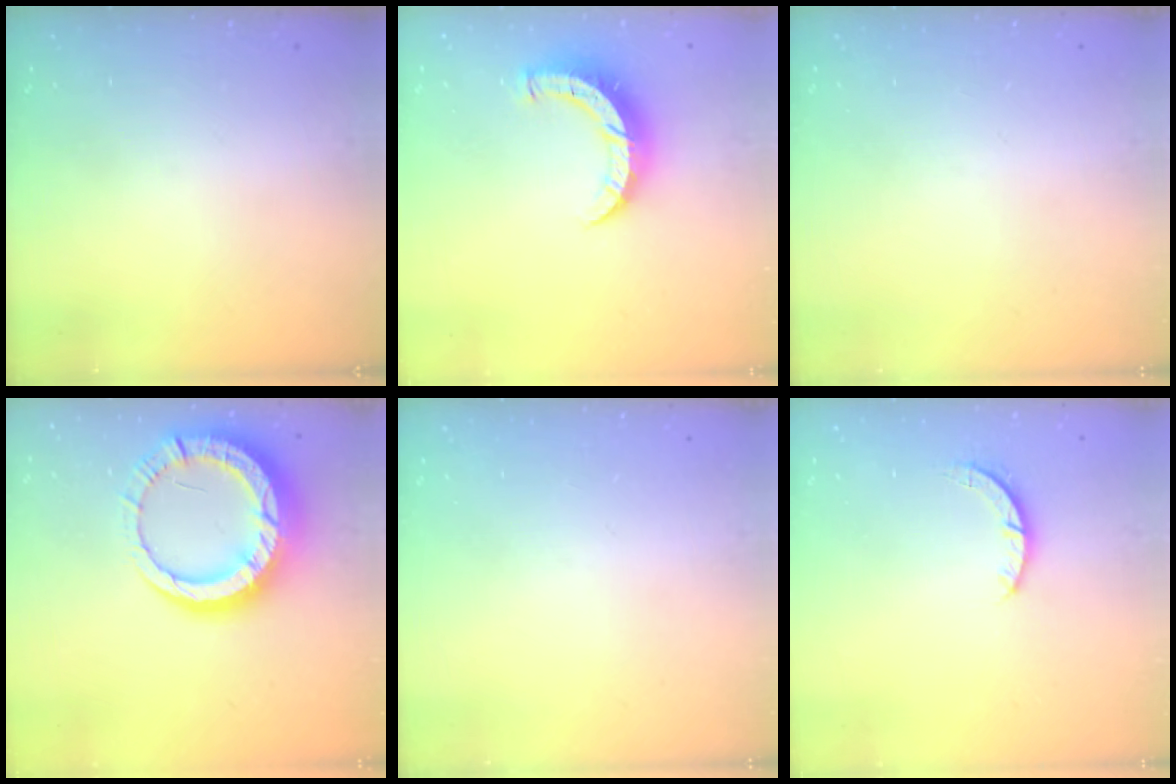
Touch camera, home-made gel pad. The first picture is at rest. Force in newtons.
{"total": 8.7, "press": 8.6, "slide": 0.9}
{"total": 0.0}
{"total": 15.9, "press": 15.9, "slide": 1.5}
{"total": 0.0}
{"total": 2.7, "press": 2.7, "slide": 0.4}